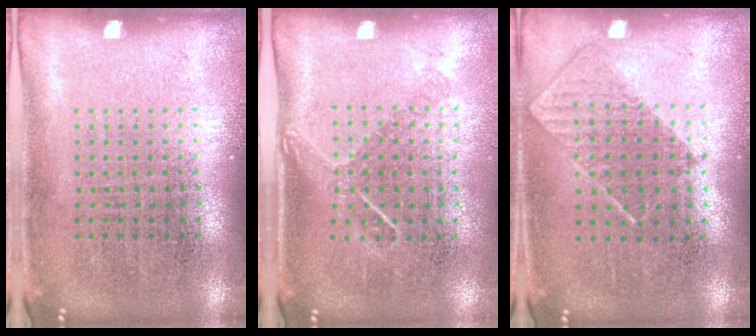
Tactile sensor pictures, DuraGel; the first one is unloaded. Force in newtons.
{"total": 1.3, "press": 1.0, "slide": 0.9}
{"total": 0.8, "press": 0.8, "slide": 0.4}